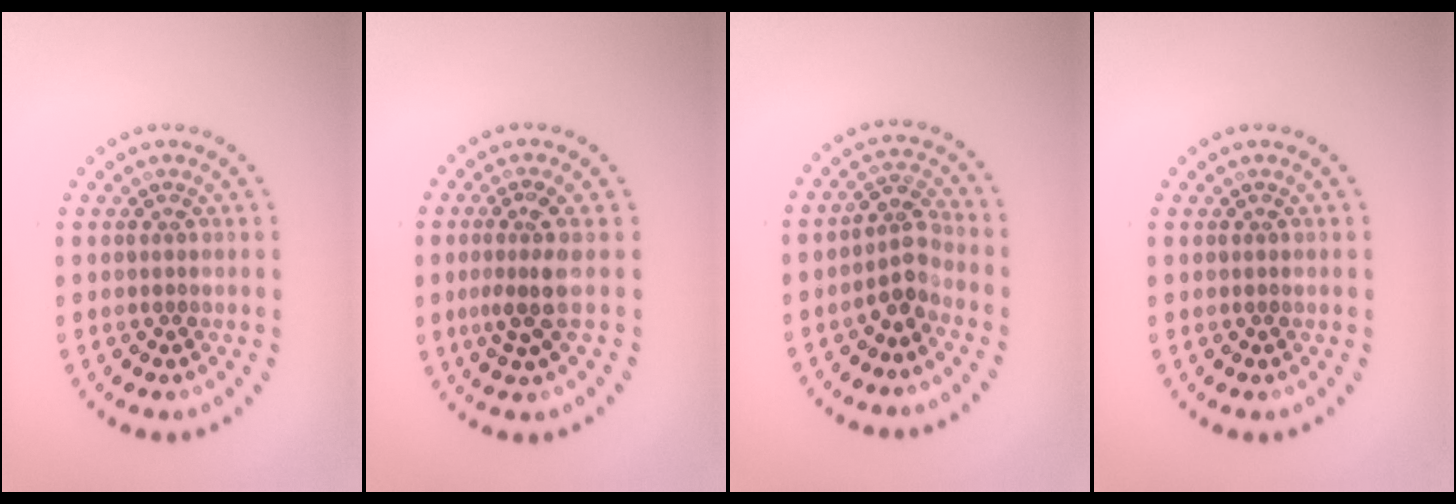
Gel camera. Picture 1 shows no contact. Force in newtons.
{"total": 2.7, "press": 1.9, "slide": 1.8}
{"total": 2.7, "press": 2.1, "slide": 1.7}
{"total": 0.0}